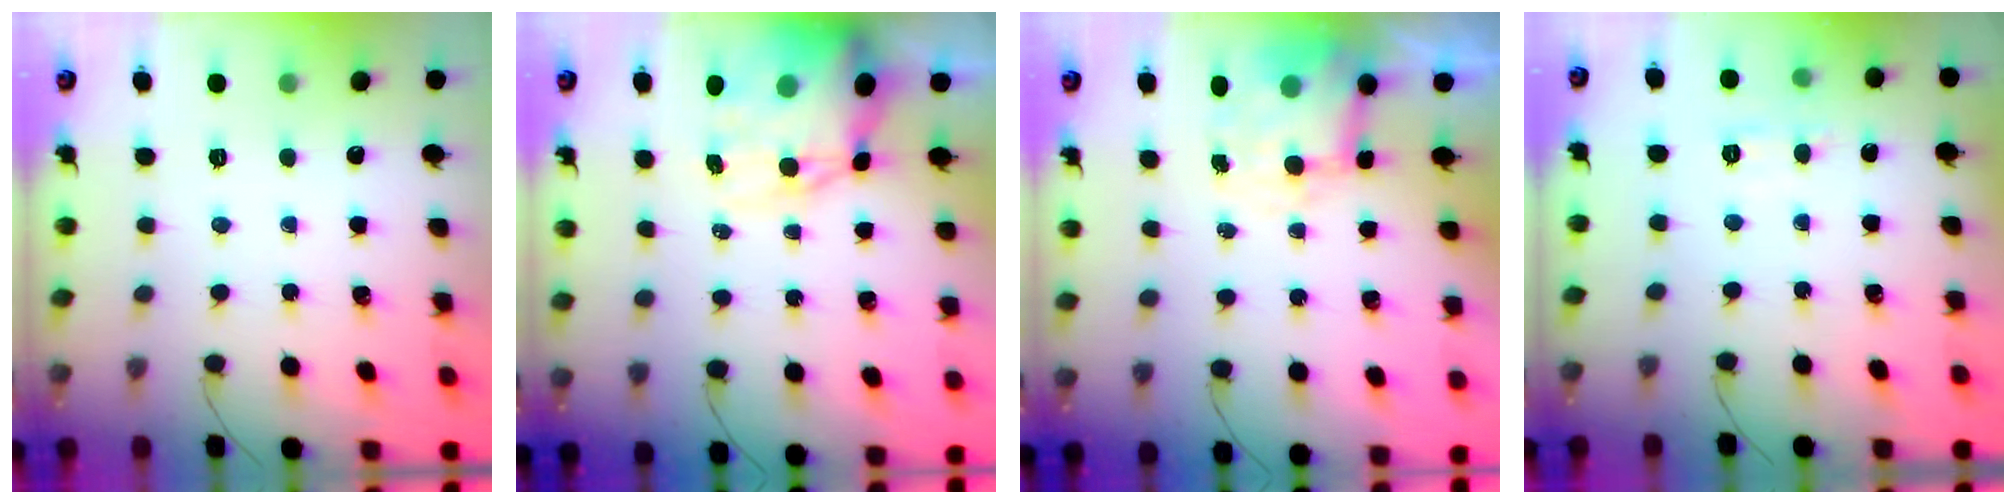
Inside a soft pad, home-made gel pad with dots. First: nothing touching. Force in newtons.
{"total": 16.4, "press": 15.9, "slide": 3.9}
{"total": 6.1, "press": 6.1, "slide": 0.3}
{"total": 4.0, "press": 3.8, "slide": 1.4}